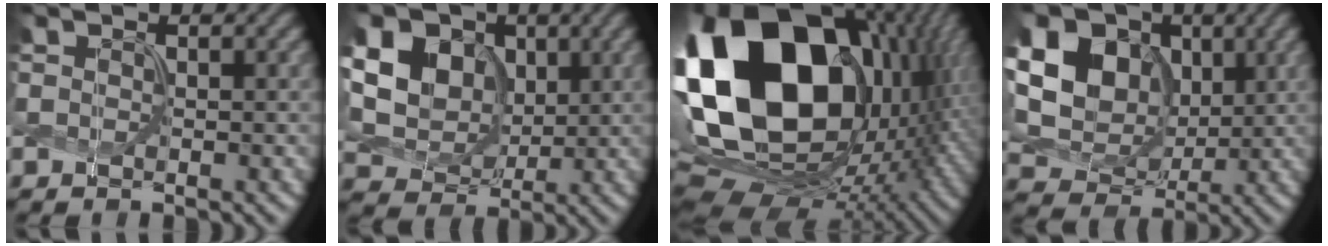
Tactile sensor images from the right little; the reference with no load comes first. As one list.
[{"total": 11.3, "force": [3.0, 9.0, 6.1], "torque": [-0.148, 0.029, 0.057]}, {"total": 22.2, "force": [3.1, 14.7, 16.4], "torque": [-0.358, 0.000, 0.066]}, {"total": 13.8, "force": [3.3, 10.9, 7.8], "torque": [-0.196, 0.041, 0.066]}]